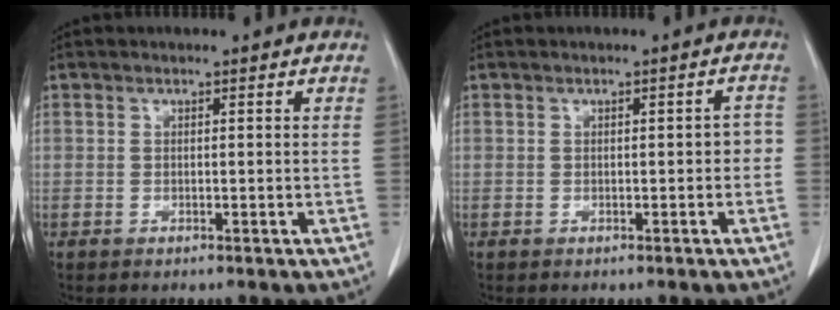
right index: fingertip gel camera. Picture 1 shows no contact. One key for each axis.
{"total": 1.7, "fx": -0.3, "fy": 0.9, "fz": 1.4, "tx": -0.009, "ty": 0.011, "tz": -0.003}